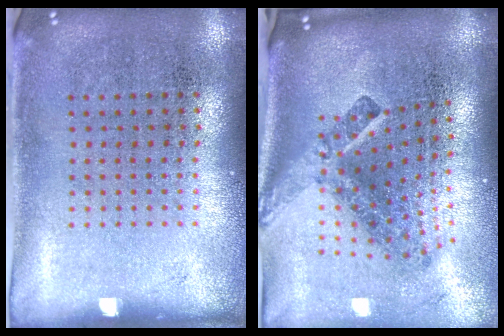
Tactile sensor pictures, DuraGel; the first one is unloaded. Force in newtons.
{"total": 2.9, "press": 1.8, "slide": 2.3}